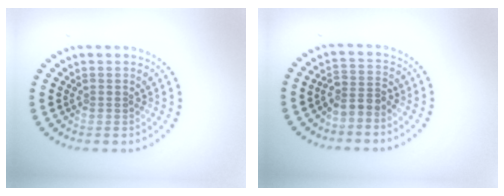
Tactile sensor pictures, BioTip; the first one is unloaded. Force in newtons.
{"total": 2.3, "press": 1.7, "slide": 1.5}